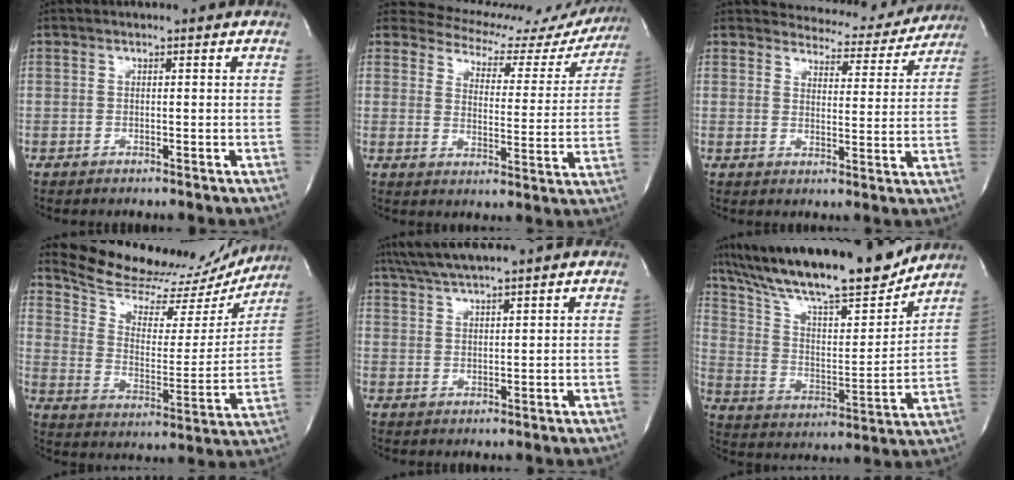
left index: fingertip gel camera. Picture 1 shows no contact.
{"total": 16.9, "force": [15.3, 6.4, 3.3], "torque": [-0.023, -0.027, 0.164]}
{"total": 10.4, "force": [10.0, 2.8, 0.4], "torque": [0.010, -0.017, 0.111]}
{"total": 22.0, "force": [21.0, 5.1, 4.5], "torque": [-0.066, -0.038, 0.292]}
{"total": 6.1, "force": [5.1, -0.6, 3.2], "torque": [-0.065, 0.022, 0.096]}
{"total": 22.8, "force": [19.6, 2.7, 11.2], "torque": [-0.202, -0.001, 0.316]}